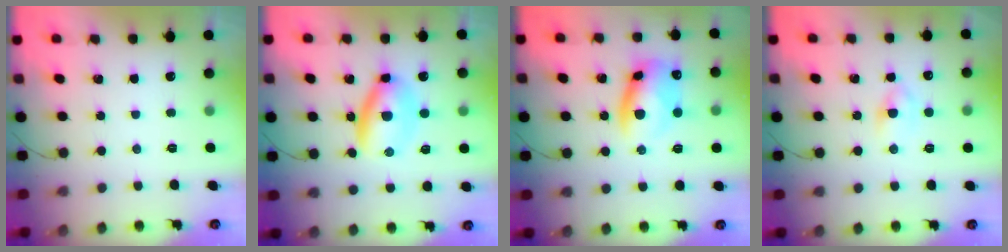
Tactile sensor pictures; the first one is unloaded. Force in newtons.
{"total": 6.2, "press": 6.1, "slide": 1.2}
{"total": 10.0, "press": 9.9, "slide": 1.5}
{"total": 3.0, "press": 2.8, "slide": 1.2}